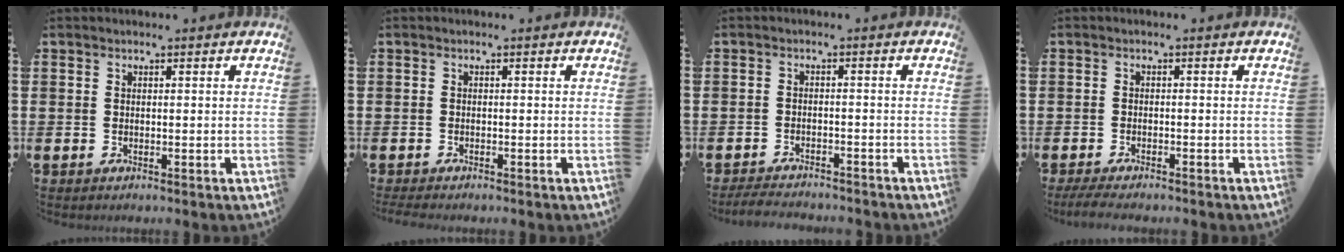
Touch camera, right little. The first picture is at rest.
{"total": 0.7, "force": [-0.6, 0.1, 0.3], "torque": [-0.006, -0.001, -0.013]}
{"total": 2.7, "force": [-2.7, 0.0, 0.3], "torque": [-0.006, 0.004, -0.057]}
{"total": 1.8, "force": [-1.4, 0.2, 1.0], "torque": [-0.016, 0.002, -0.027]}